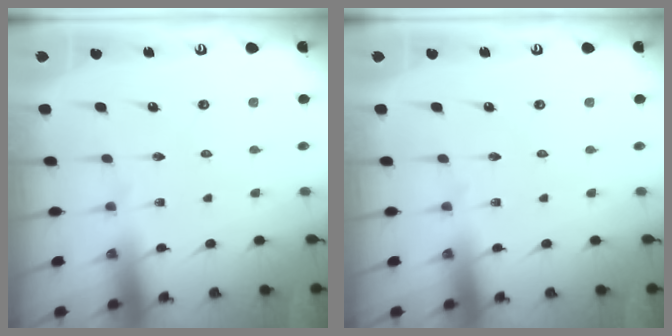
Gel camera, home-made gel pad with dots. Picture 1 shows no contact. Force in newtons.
{"total": 0.0}